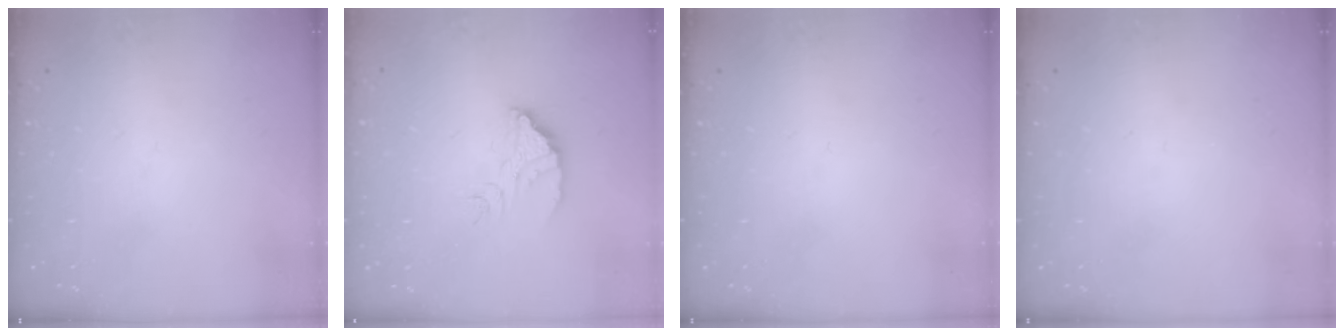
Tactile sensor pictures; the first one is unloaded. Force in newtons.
{"total": 4.5, "press": 4.5, "slide": 0.3}
{"total": 0.0}
{"total": 0.0}